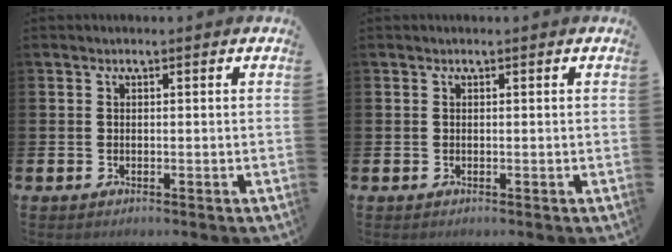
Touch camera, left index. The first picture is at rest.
{"total": 0.0}